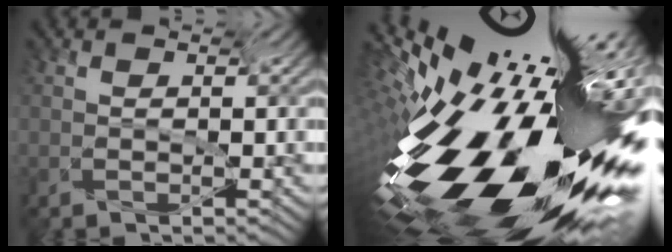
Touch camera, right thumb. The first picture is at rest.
{"total": 19.1, "force": [-9.3, 6.0, 15.5], "torque": [-0.255, -0.031, -0.167]}